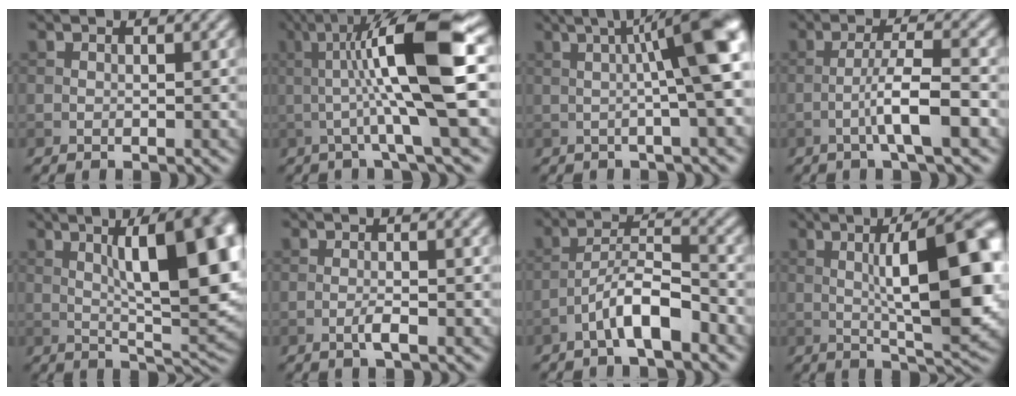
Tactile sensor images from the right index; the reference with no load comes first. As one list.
[{"total": 11.1, "force": [0.7, 1.8, 10.9], "torque": [-0.161, 0.013, 0.008]}, {"total": 8.9, "force": [1.3, 1.5, 8.7], "torque": [-0.105, 0.022, 0.013]}, {"total": 4.6, "force": [-1.7, 0.4, 4.3], "torque": [-0.074, 0.013, -0.038]}, {"total": 14.1, "force": [3.3, 4.5, 12.9], "torque": [-0.158, 0.012, 0.046]}, {"total": 2.0, "force": [-0.7, 0.3, 1.9], "torque": [-0.034, 0.004, -0.018]}, {"total": 4.8, "force": [-2.9, 1.1, 3.7], "torque": [-0.065, 0.017, -0.056]}, {"total": 12.5, "force": [0.9, 3.5, 12.0], "torque": [-0.165, 0.008, 0.012]}]